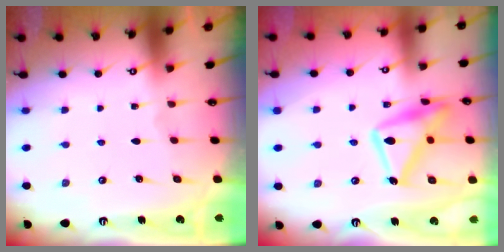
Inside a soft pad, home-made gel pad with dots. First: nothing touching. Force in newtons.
{"total": 17.2, "press": 17.2, "slide": 1.1}